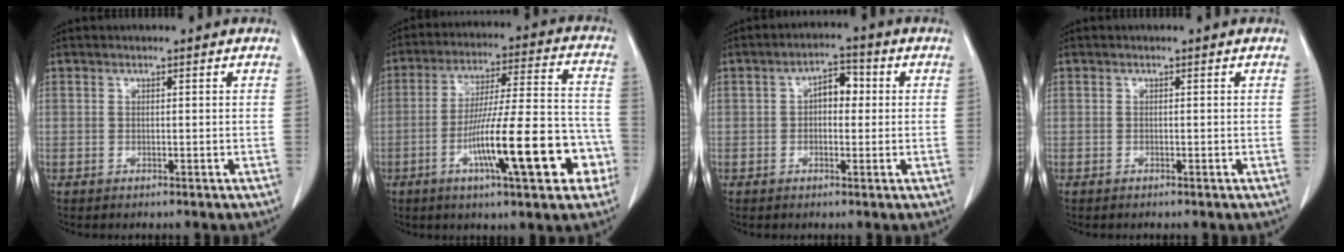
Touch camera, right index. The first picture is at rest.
{"total": 17.6, "force": [-6.5, 2.6, 16.2], "torque": [-0.251, 0.016, -0.094]}
{"total": 4.4, "force": [0.4, 2.4, 3.6], "torque": [-0.056, 0.020, 0.004]}
{"total": 0.0}